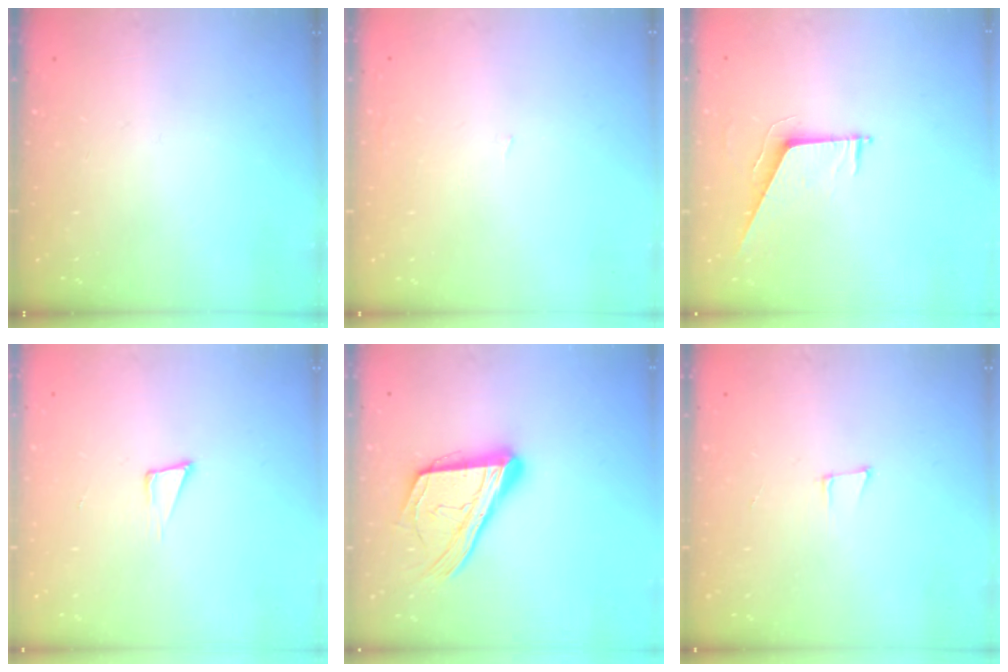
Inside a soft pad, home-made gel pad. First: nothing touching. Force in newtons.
{"total": 0.9, "press": 0.9, "slide": 0.0}
{"total": 6.5, "press": 6.5, "slide": 0.2}
{"total": 5.1, "press": 3.8, "slide": 3.3}
{"total": 18.8, "press": 18.7, "slide": 2.4}
{"total": 5.0, "press": 4.1, "slide": 2.9}